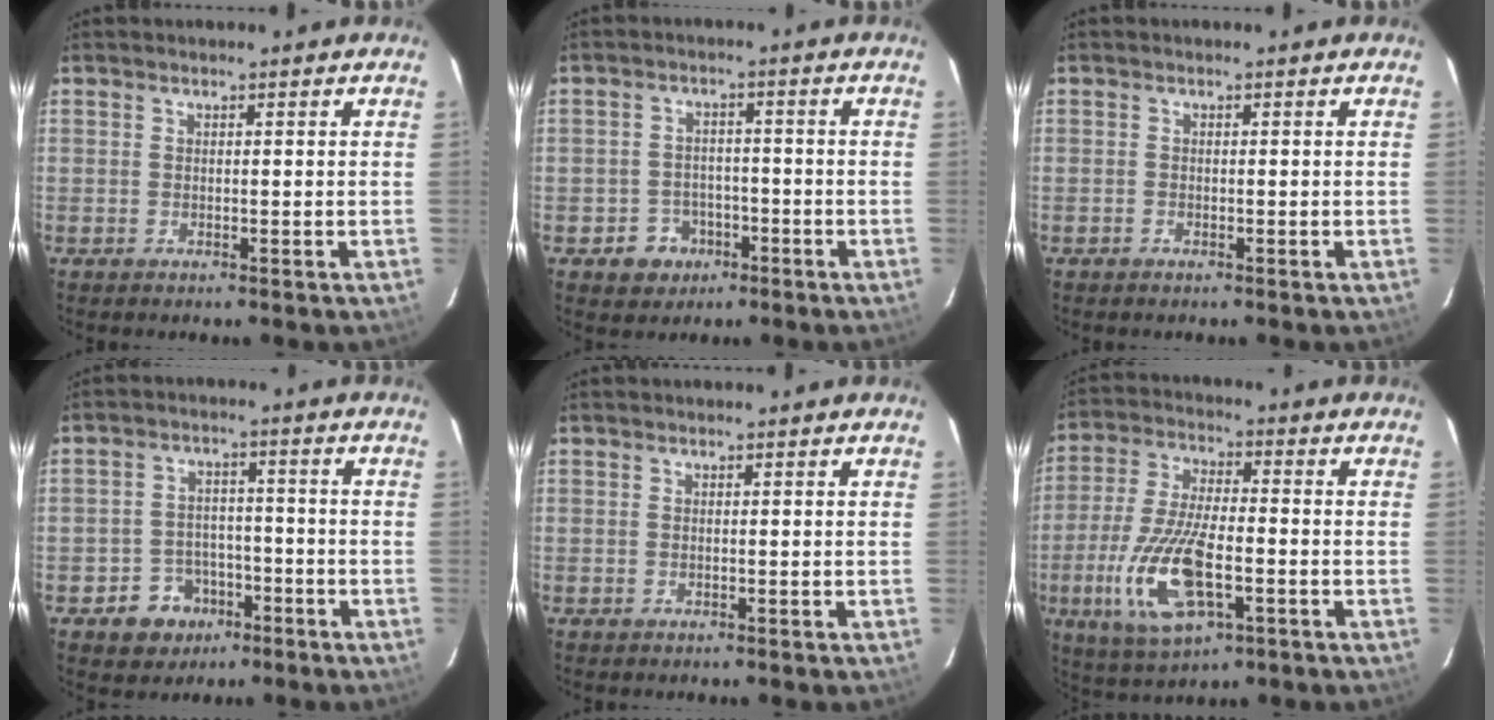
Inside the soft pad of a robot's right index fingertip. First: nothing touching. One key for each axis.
{"total": 5.7, "fx": -2.8, "fy": 4.9, "fz": 0.9, "tx": -0.033, "ty": 0.019, "tz": -0.032}
{"total": 0.5, "fx": -0.5, "fy": 0.2, "fz": 0.1, "tx": -0.002, "ty": 0.002, "tz": -0.011}
{"total": 7.4, "fx": -4.0, "fy": 6.0, "fz": 1.4, "tx": -0.044, "ty": 0.026, "tz": -0.049}
{"total": 0.0}
{"total": 15.7, "fx": -5.2, "fy": 6.1, "fz": 13.5, "tx": -0.293, "ty": -0.017, "tz": -0.093}